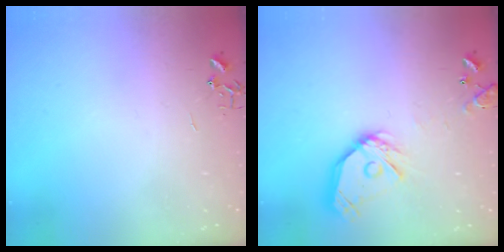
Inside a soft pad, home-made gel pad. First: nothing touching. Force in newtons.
{"total": 15.3, "press": 15.1, "slide": 2.1}